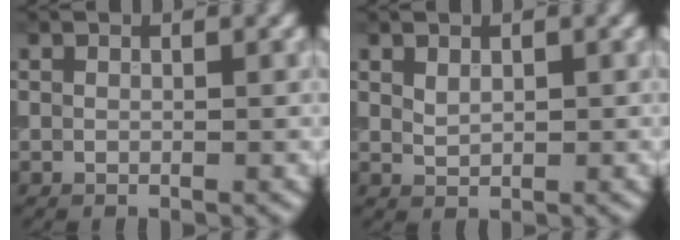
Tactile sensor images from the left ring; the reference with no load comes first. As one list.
[{"total": 1.1, "force": [0.6, 0.6, 0.7], "torque": [-0.014, 0.000, 0.016]}]